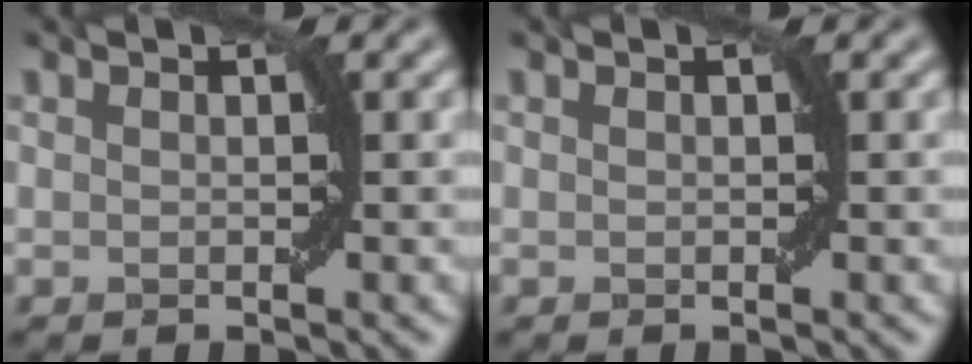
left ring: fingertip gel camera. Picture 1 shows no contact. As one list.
[{"total": 0.0}]